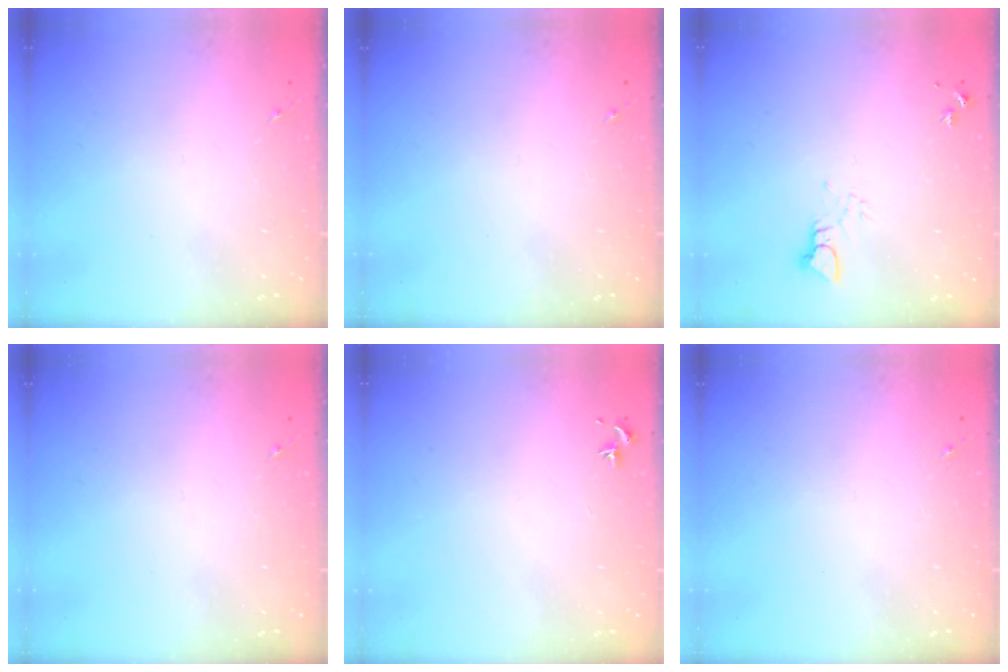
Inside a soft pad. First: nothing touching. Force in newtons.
{"total": 0.0}
{"total": 3.1, "press": 3.1, "slide": 0.3}
{"total": 0.0}
{"total": 0.7, "press": 0.5, "slide": 0.4}
{"total": 0.0}